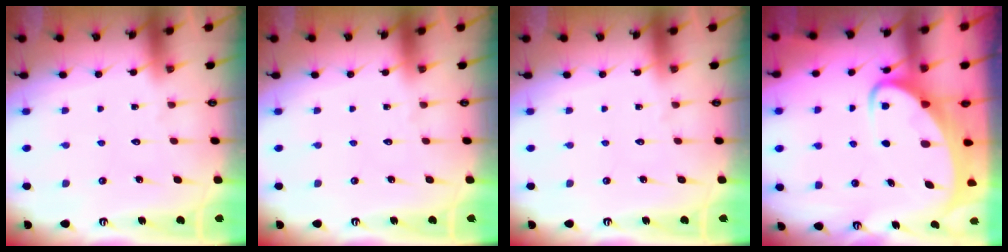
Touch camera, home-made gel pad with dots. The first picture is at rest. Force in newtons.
{"total": 0.0}
{"total": 0.0}
{"total": 5.3, "press": 5.2, "slide": 0.8}